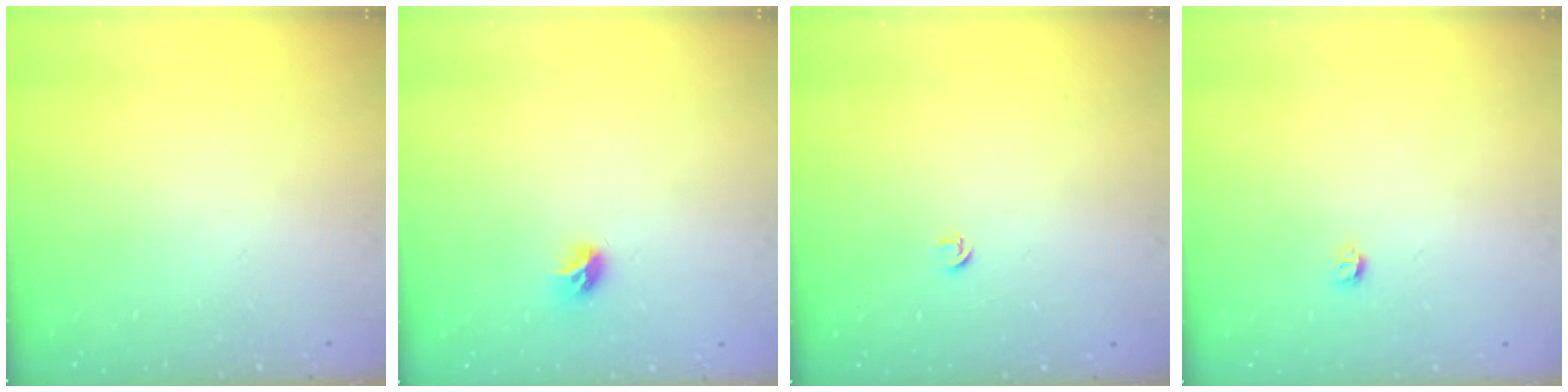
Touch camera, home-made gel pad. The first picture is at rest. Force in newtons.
{"total": 5.8, "press": 5.8, "slide": 0.5}
{"total": 3.9, "press": 3.9, "slide": 0.7}
{"total": 3.5, "press": 3.5, "slide": 0.5}